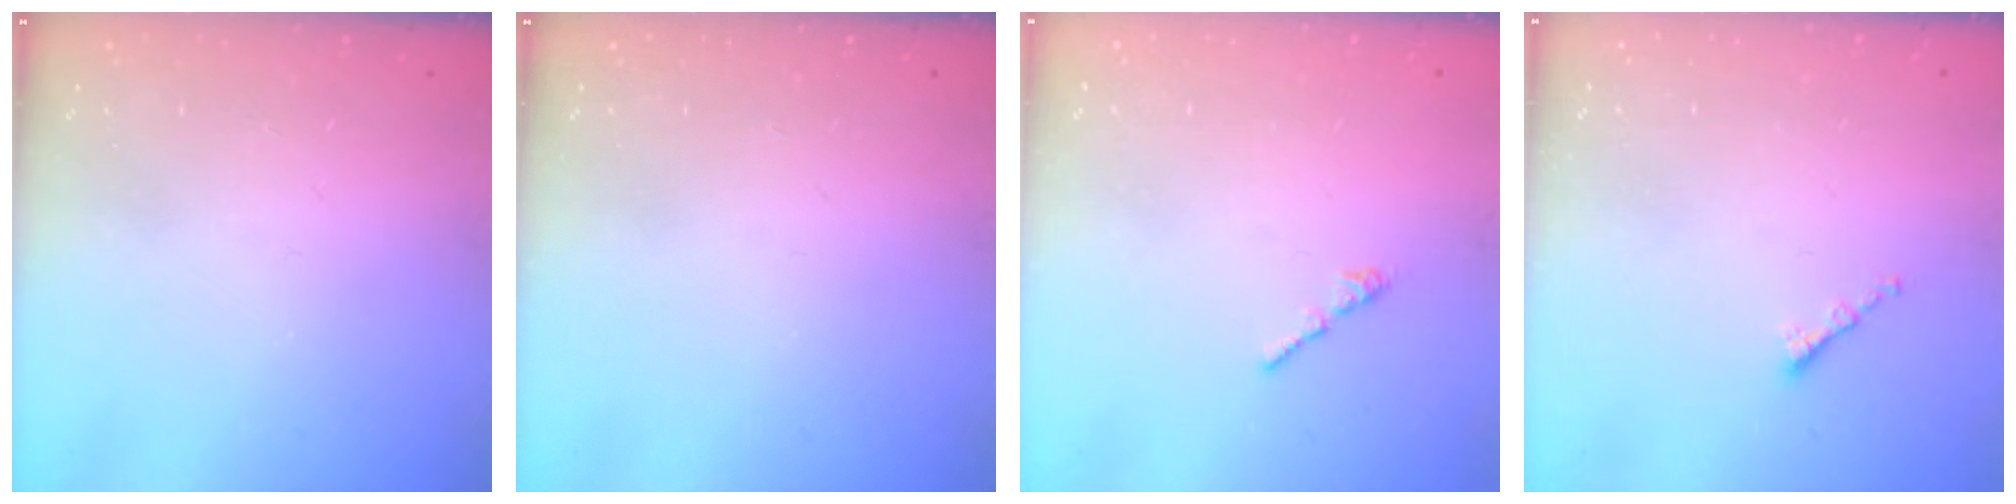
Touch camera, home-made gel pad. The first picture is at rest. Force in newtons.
{"total": 0.0}
{"total": 0.7, "press": 0.6, "slide": 0.4}
{"total": 1.4, "press": 1.2, "slide": 0.6}